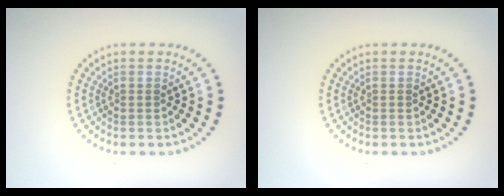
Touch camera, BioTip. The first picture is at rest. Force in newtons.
{"total": 0.0}